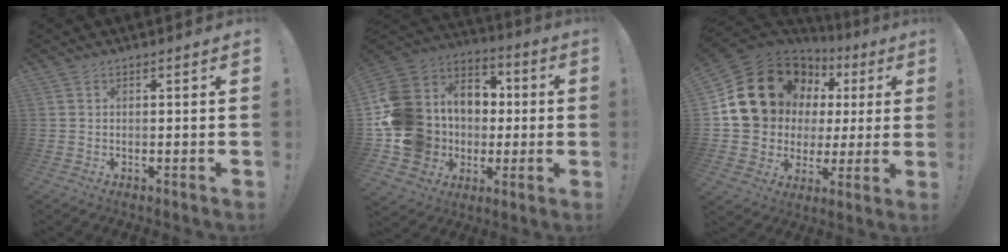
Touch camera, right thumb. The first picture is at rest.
{"total": 19.8, "force": [-1.5, 17.8, 8.5], "torque": [-0.170, 0.009, 0.030]}
{"total": 21.3, "force": [9.2, 15.8, 10.9], "torque": [-0.172, -0.045, 0.208]}